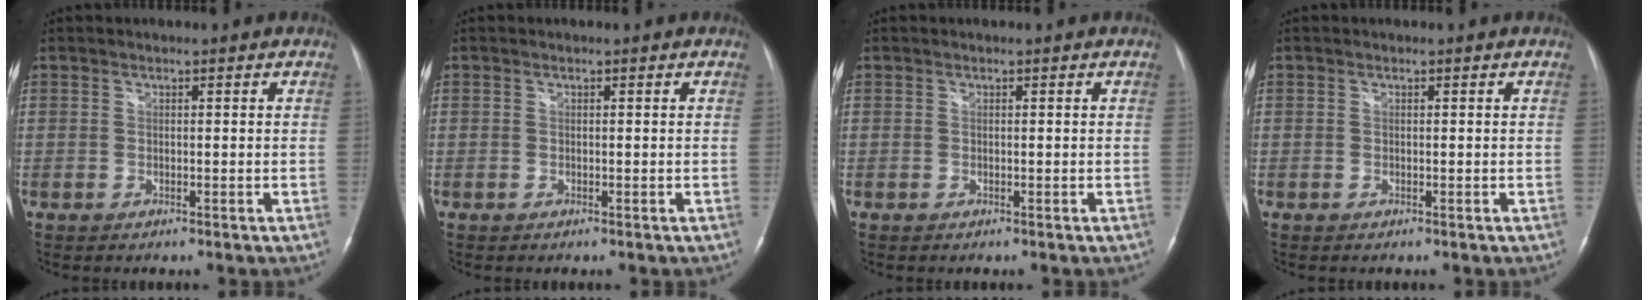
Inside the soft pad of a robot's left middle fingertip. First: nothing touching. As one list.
[{"total": 0.0}, {"total": 0.0}, {"total": 0.0}]